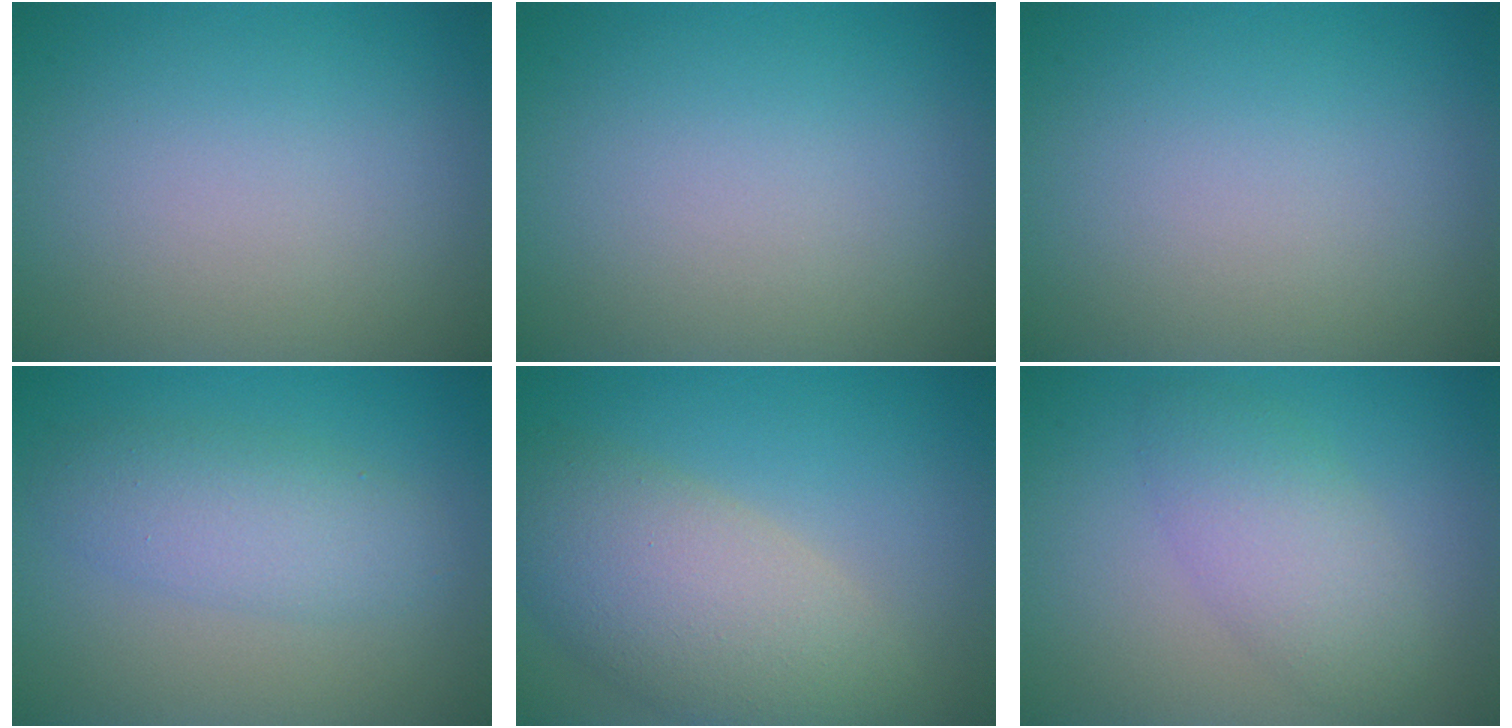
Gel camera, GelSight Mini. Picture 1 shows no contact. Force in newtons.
{"total": 0.0}
{"total": 0.0}
{"total": 3.8, "press": 3.8, "slide": 0.1}
{"total": 7.5, "press": 7.5, "slide": 0.6}
{"total": 3.8, "press": 3.8, "slide": 0.0}